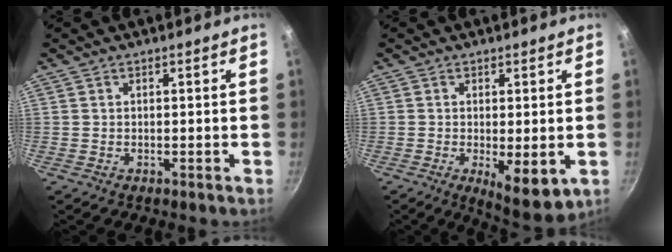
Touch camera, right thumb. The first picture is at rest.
{"total": 8.0, "force": [-2.1, 2.8, 7.2], "torque": [-0.100, -0.022, -0.024]}